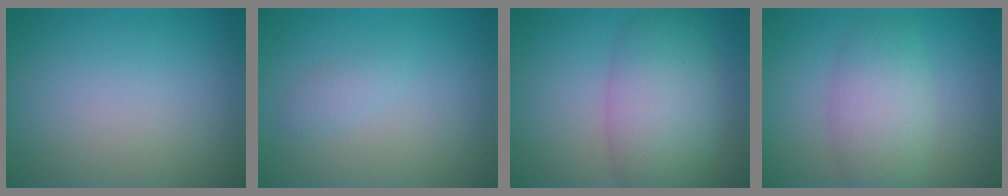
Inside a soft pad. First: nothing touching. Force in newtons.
{"total": 1.1, "press": 1.1, "slide": 0.0}
{"total": 6.7, "press": 6.6, "slide": 0.6}
{"total": 4.5, "press": 4.5, "slide": 0.3}